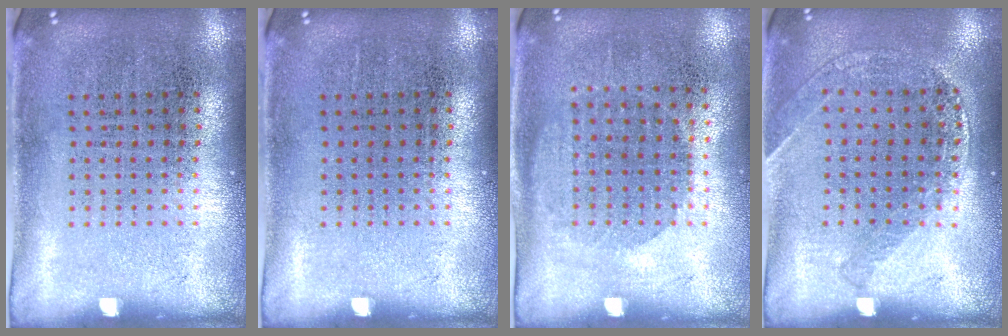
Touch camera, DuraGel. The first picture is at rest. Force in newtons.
{"total": 0.0}
{"total": 1.0, "press": 0.9, "slide": 0.5}
{"total": 1.2, "press": 1.2, "slide": 0.1}